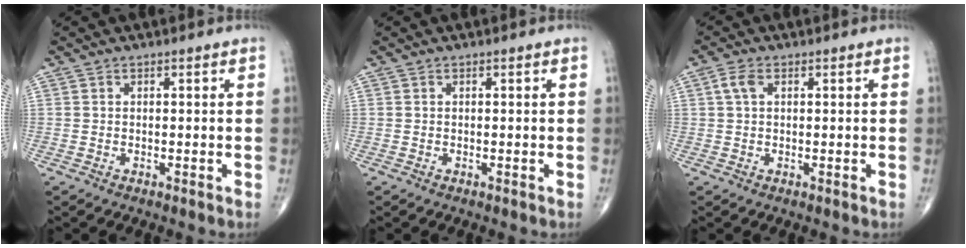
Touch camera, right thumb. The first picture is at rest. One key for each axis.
{"total": 0.0}
{"total": 2.6, "fx": 0.8, "fy": 1.5, "fz": 2.0, "tx": -0.046, "ty": 0.009, "tz": 0.016}